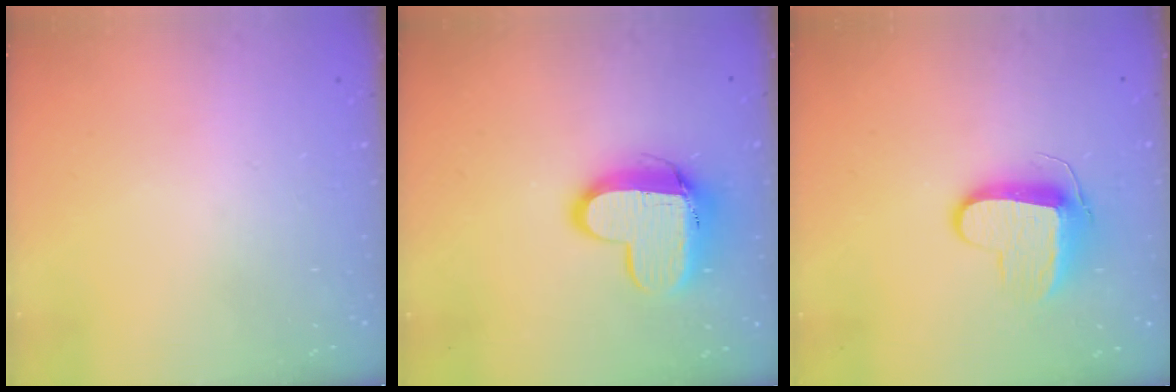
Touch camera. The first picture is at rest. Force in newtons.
{"total": 12.1, "press": 12.0, "slide": 1.2}
{"total": 9.8, "press": 9.8, "slide": 0.1}